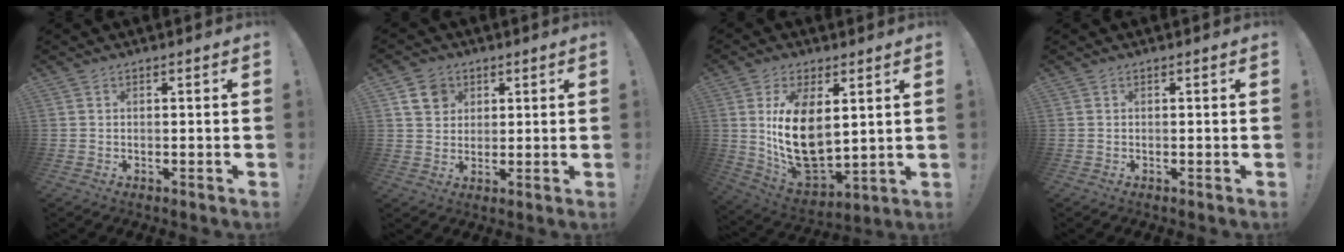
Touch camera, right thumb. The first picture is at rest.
{"total": 7.7, "force": [3.6, 6.3, 2.5], "torque": [-0.029, -0.013, 0.071]}
{"total": 16.5, "force": [4.3, 9.7, 12.6], "torque": [-0.247, -0.045, 0.079]}
{"total": 0.0}